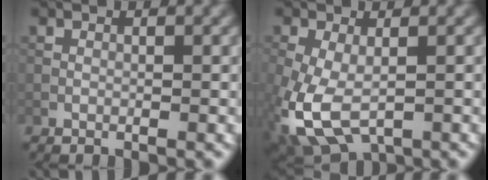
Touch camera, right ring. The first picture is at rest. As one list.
[{"total": 8.7, "force": [-3.2, 4.6, 6.6], "torque": [-0.174, -0.032, -0.051]}]